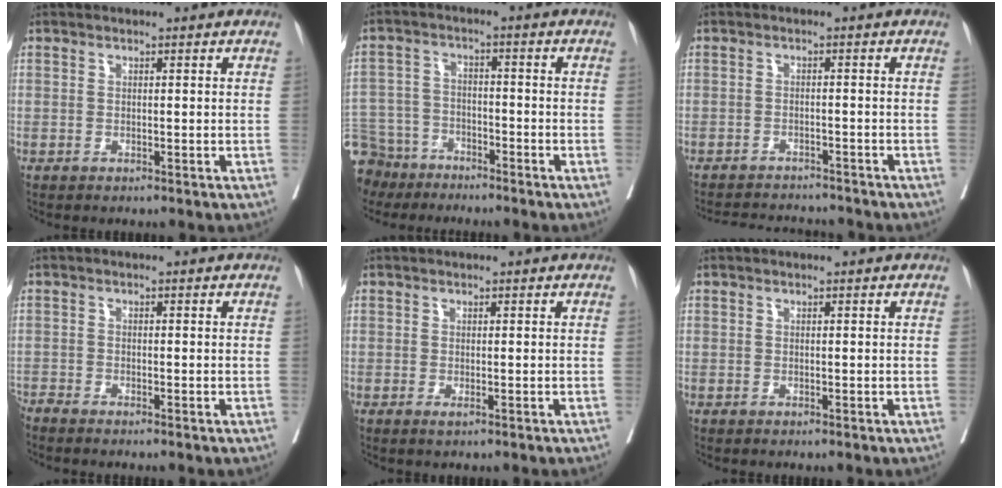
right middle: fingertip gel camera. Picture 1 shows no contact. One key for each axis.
{"total": 12.8, "fx": -10.2, "fy": 7.3, "fz": 2.7, "tx": -0.095, "ty": 0.000, "tz": -0.178}
{"total": 8.6, "fx": -8.3, "fy": 1.5, "fz": 1.8, "tx": -0.030, "ty": 0.002, "tz": -0.111}
{"total": 1.7, "fx": -1.6, "fy": -0.4, "fz": 0.3, "tx": -0.005, "ty": -0.003, "tz": -0.036}
{"total": 0.7, "fx": -0.3, "fy": 0.1, "fz": 0.6, "tx": -0.011, "ty": -0.003, "tz": -0.004}
{"total": 0.0}